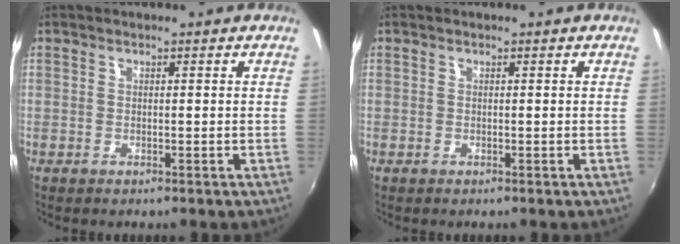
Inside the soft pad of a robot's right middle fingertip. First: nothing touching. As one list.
[{"total": 0.0}]